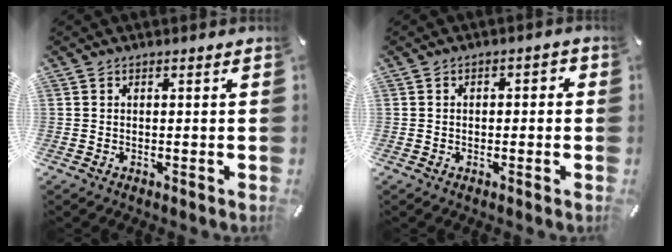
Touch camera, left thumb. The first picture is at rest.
{"total": 2.1, "force": [-0.7, 1.3, 1.4], "torque": [-0.026, 0.009, -0.017]}